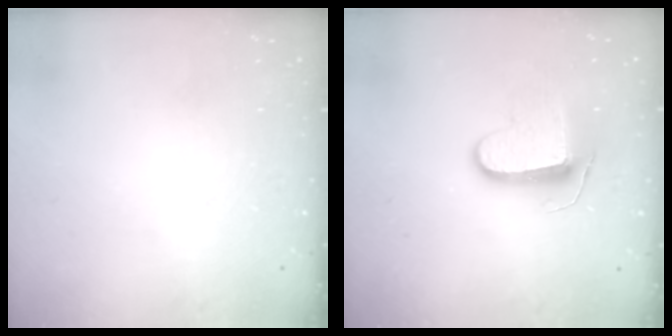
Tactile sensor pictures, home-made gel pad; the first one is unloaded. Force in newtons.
{"total": 9.5, "press": 9.5, "slide": 0.1}